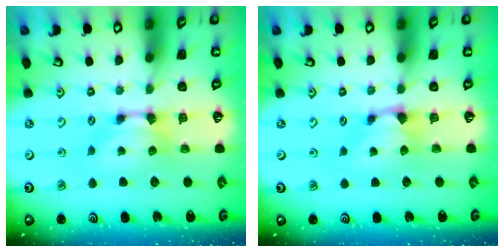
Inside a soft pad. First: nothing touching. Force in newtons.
{"total": 0.8, "press": 0.2, "slide": 0.8}